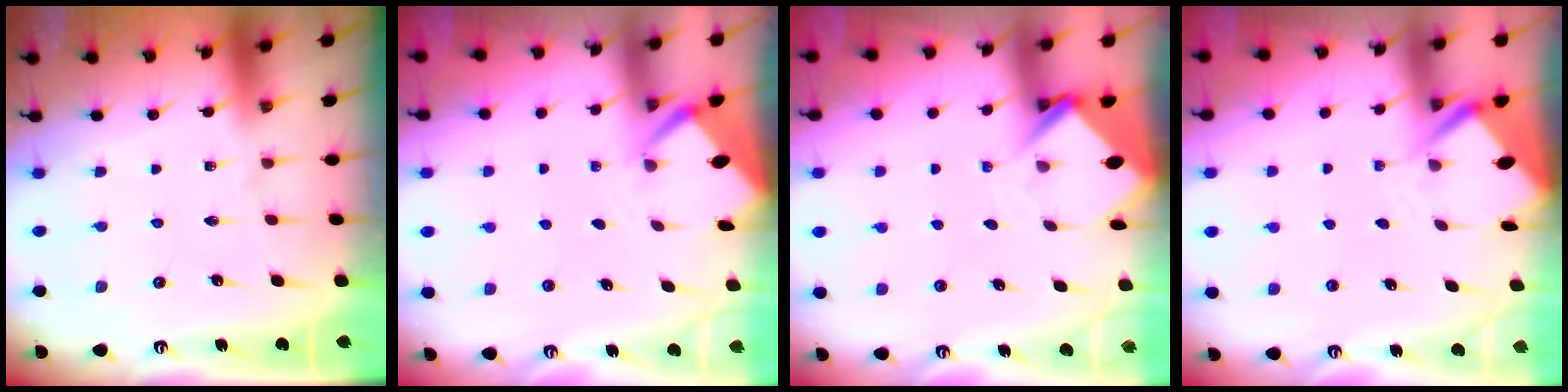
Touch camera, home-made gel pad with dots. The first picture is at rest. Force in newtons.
{"total": 2.3, "press": 2.3, "slide": 0.1}
{"total": 3.7, "press": 3.7, "slide": 0.3}
{"total": 3.5, "press": 3.5, "slide": 0.3}